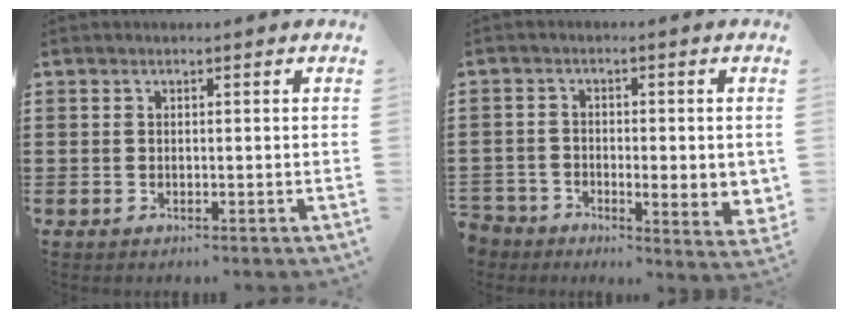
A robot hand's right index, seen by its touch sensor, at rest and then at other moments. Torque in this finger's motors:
{"motor_torque": [0.71, -0.19, 0.43, 0.06]}